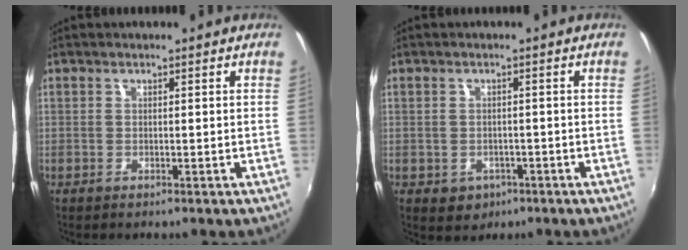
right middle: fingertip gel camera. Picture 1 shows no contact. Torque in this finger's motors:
{"motor_torque": [0.46, -0.36, -0.01, 0.01]}